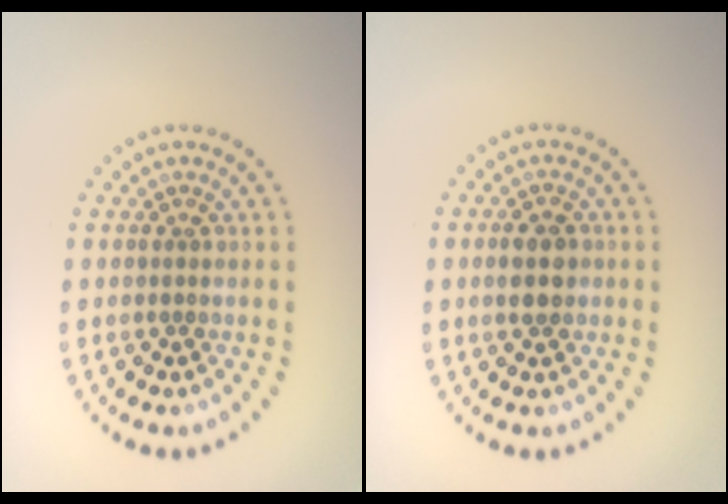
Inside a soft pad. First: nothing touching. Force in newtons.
{"total": 2.9, "press": 2.9, "slide": 0.1}